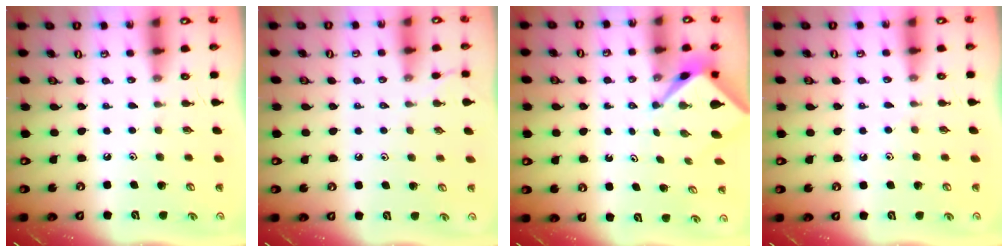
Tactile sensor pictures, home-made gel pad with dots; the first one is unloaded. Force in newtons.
{"total": 1.8, "press": 1.8, "slide": 0.4}
{"total": 2.6, "press": 2.6, "slide": 0.2}
{"total": 3.9, "press": 3.9, "slide": 0.6}